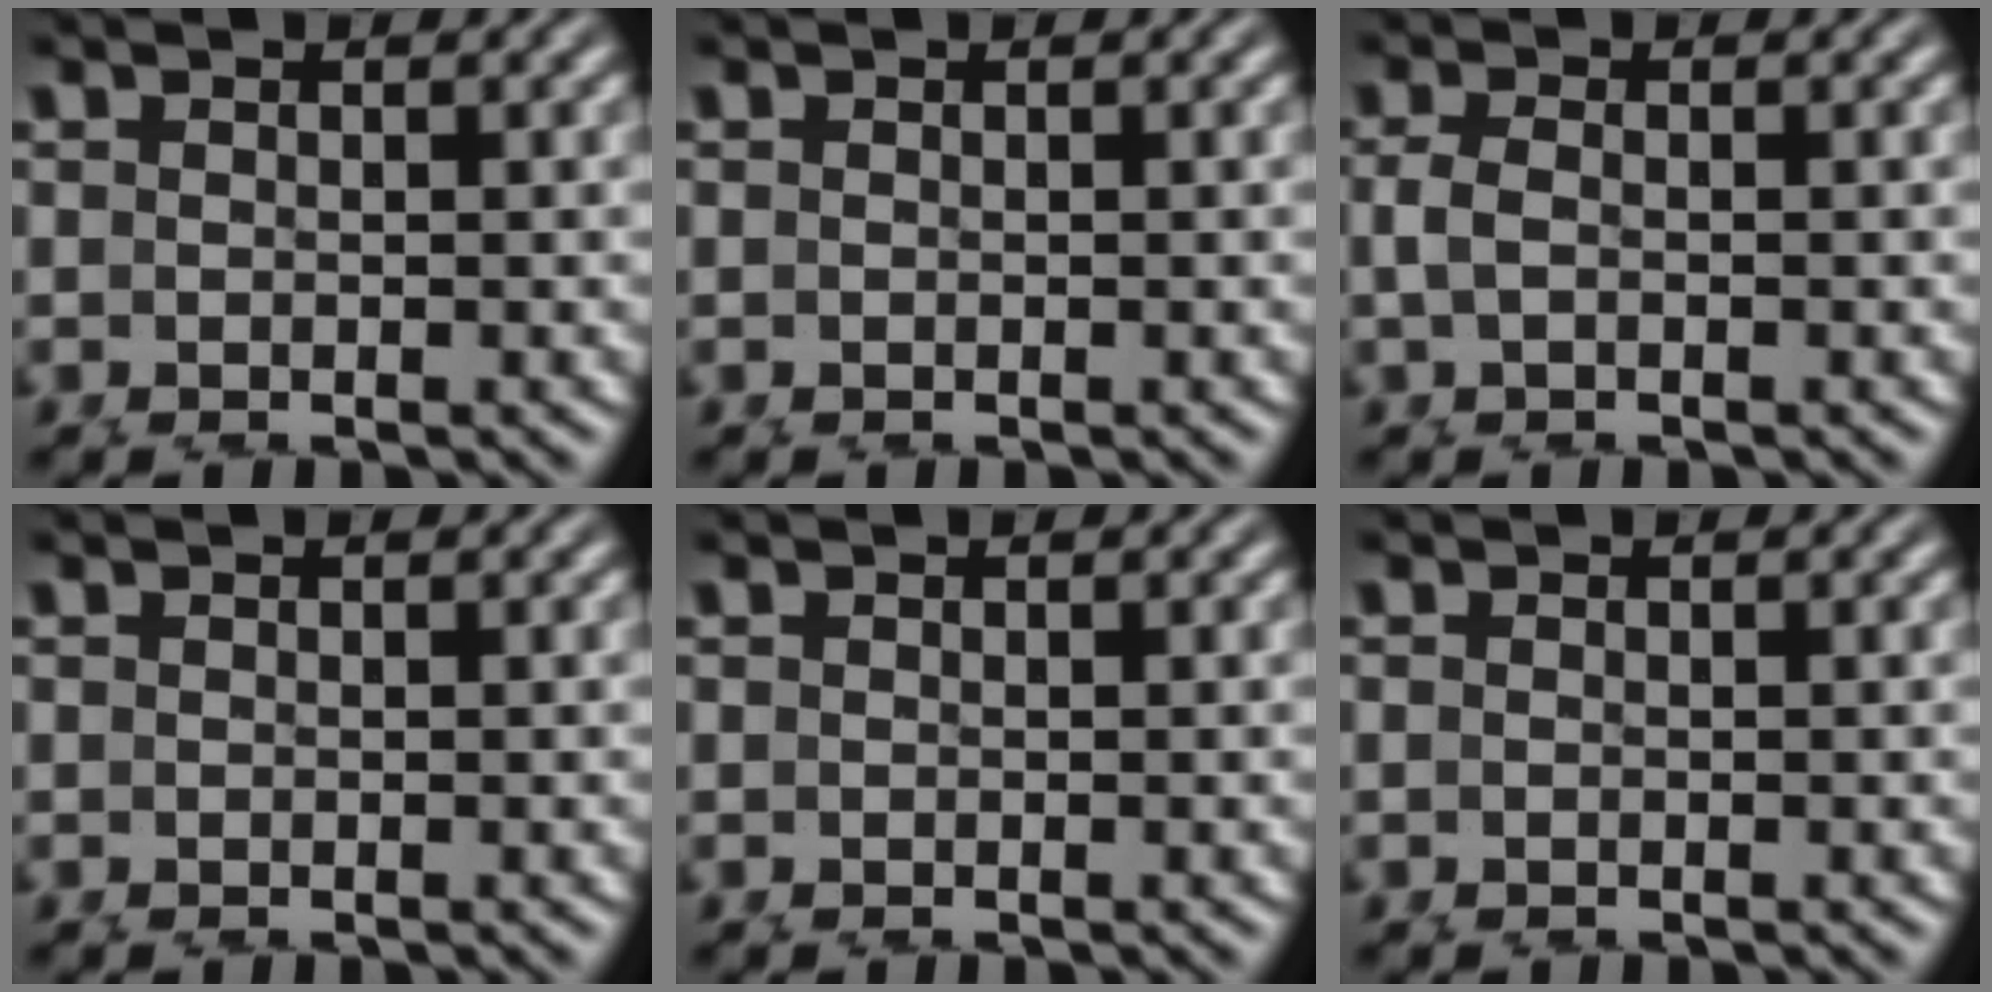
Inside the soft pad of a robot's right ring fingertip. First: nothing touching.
{"total": 0.0}
{"total": 1.8, "force": [0.3, 0.8, 1.5], "torque": [-0.043, -0.011, 0.013]}
{"total": 0.0}
{"total": 0.0}
{"total": 0.0}